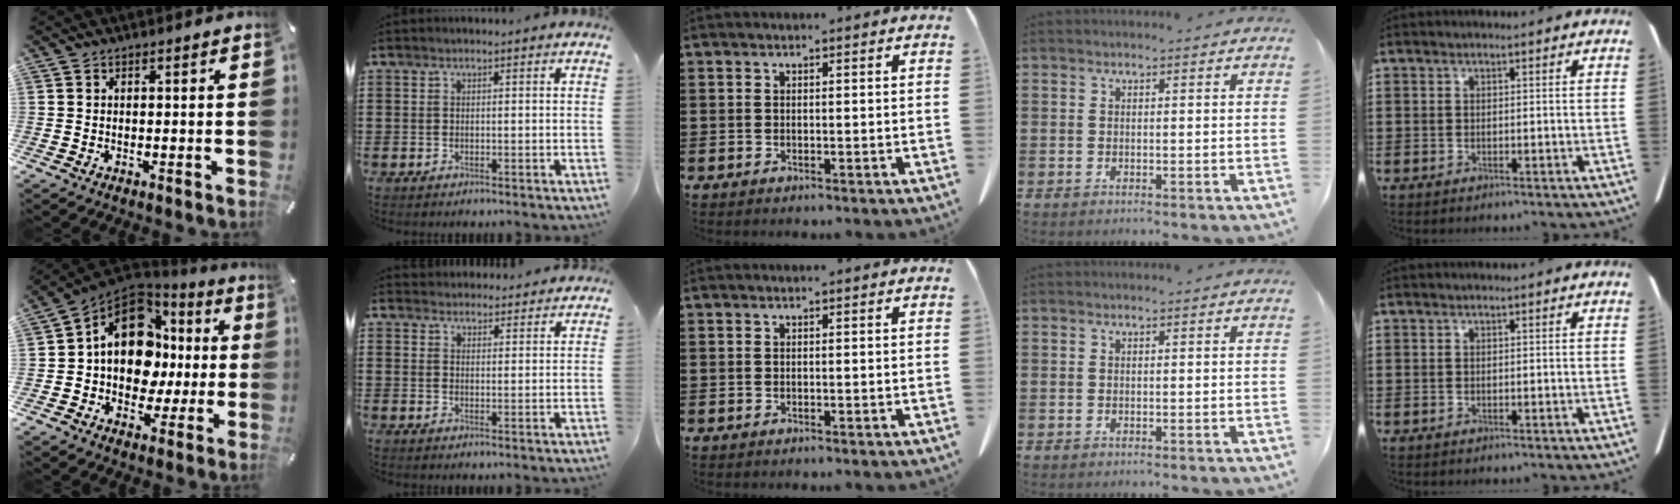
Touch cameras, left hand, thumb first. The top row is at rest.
{"thumb": {"total": 15.7, "force": [0.9, 12.6, 9.3], "torque": [-0.165, -0.002, 0.020]}, "index": {"total": 3.1, "force": [3.1, 0.5, -0.2], "torque": [-0.006, -0.010, 0.059]}}